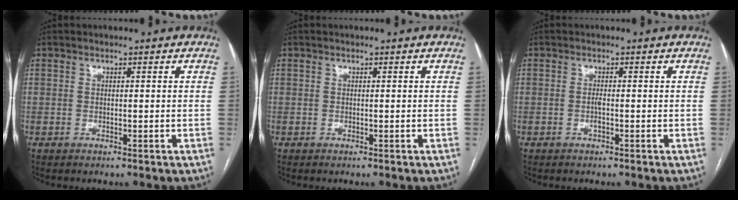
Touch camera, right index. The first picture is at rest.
{"total": 0.0}
{"total": 0.8, "force": [-0.4, 0.0, 0.7], "torque": [-0.014, 0.001, -0.007]}